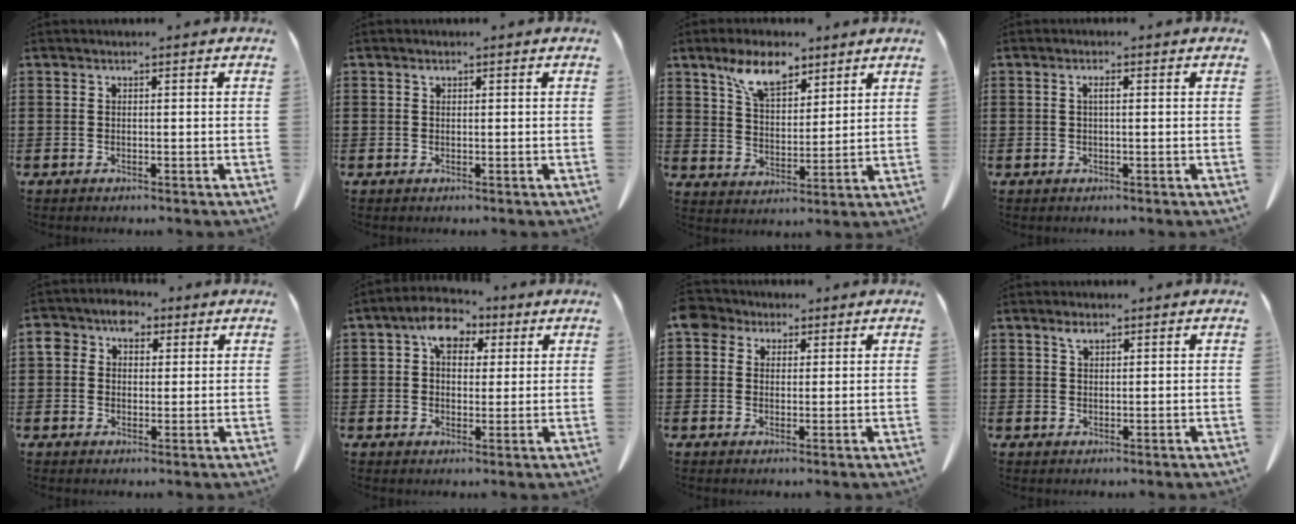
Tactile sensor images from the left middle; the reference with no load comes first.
{"total": 0.6, "force": [0.4, 0.5, 0.2], "torque": [-0.006, 0.001, 0.008]}
{"total": 8.2, "force": [5.9, 3.8, 4.3], "torque": [-0.095, -0.003, 0.108]}
{"total": 1.2, "force": [0.1, 0.3, 1.2], "torque": [-0.024, 0.001, 0.002]}
{"total": 4.8, "force": [2.6, 3.5, 2.1], "torque": [-0.042, 0.009, 0.043]}
{"total": 6.1, "force": [2.8, 4.2, 3.4], "torque": [-0.070, 0.013, 0.047]}
{"total": 3.9, "force": [2.5, 2.7, 1.4], "torque": [-0.034, 0.008, 0.046]}
{"total": 1.8, "force": [1.2, 0.8, 1.0], "torque": [-0.017, -0.002, 0.021]}